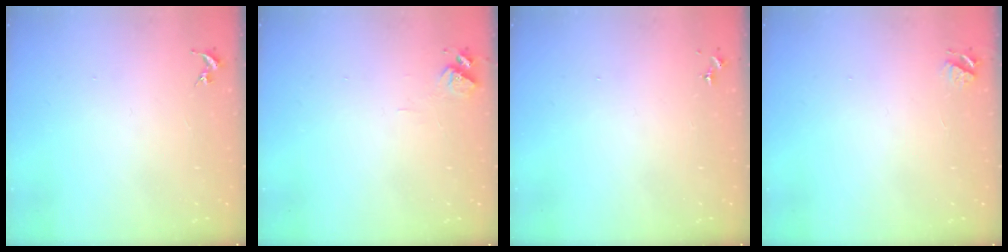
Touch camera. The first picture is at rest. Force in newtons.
{"total": 6.4, "press": 6.4, "slide": 0.8}
{"total": 0.0}
{"total": 3.9, "press": 3.9, "slide": 0.4}